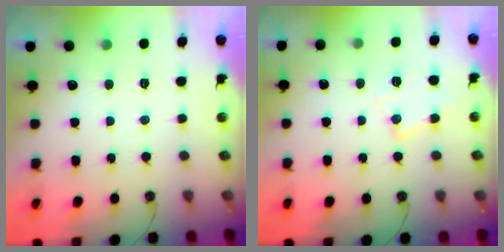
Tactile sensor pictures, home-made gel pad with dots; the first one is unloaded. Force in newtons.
{"total": 10.1, "press": 10.1, "slide": 0.7}